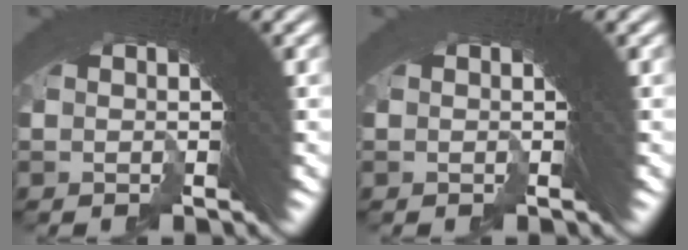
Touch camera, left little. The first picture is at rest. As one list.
[{"total": 0.6, "force": [-0.1, -0.2, -0.6], "torque": [0.010, -0.001, -0.003]}]